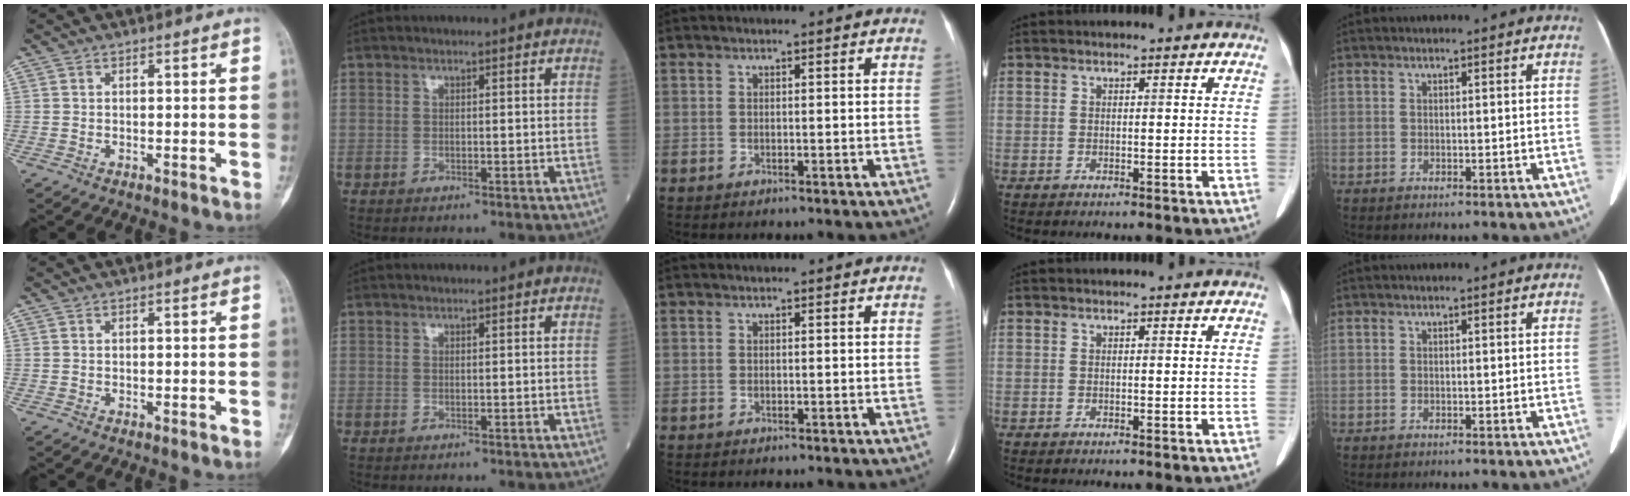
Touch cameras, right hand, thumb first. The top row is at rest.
{}